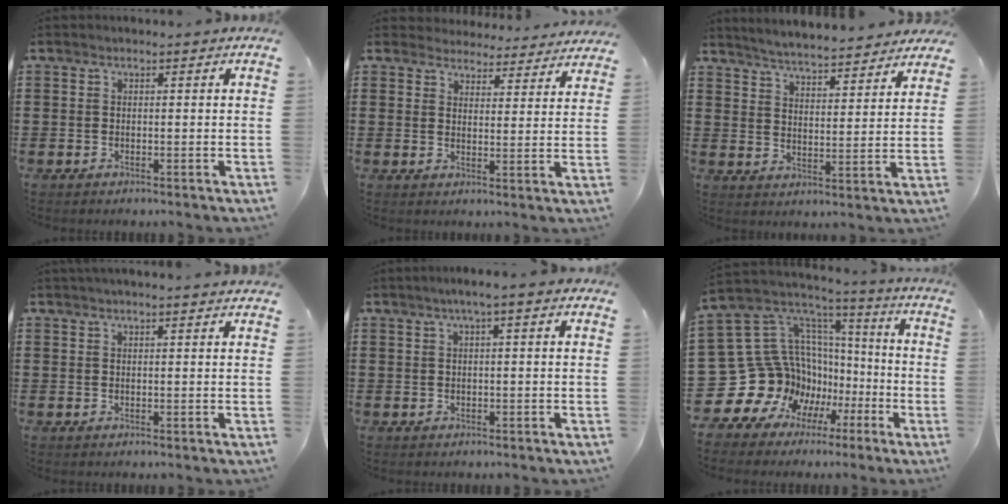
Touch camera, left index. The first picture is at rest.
{"total": 4.1, "force": [4.1, 0.5, 0.1], "torque": [-0.013, -0.026, 0.071]}
{"total": 4.2, "force": [4.1, -0.4, 0.6], "torque": [-0.035, -0.032, 0.067]}
{"total": 1.4, "force": [1.2, -0.2, 0.5], "torque": [-0.011, 0.000, 0.024]}
{"total": 1.9, "force": [0.6, -0.2, 1.8], "torque": [-0.034, 0.001, 0.010]}
{"total": 17.8, "force": [-4.0, 15.5, 7.7], "torque": [-0.208, -0.046, -0.008]}